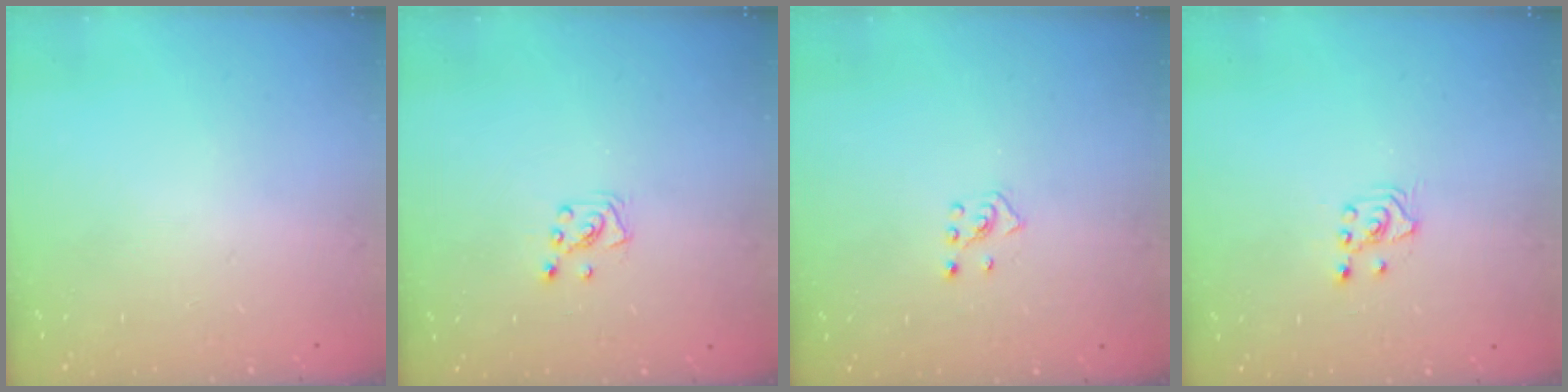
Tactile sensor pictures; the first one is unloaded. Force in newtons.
{"total": 4.3, "press": 4.3, "slide": 0.4}
{"total": 2.5, "press": 2.4, "slide": 0.7}
{"total": 2.5, "press": 2.4, "slide": 0.9}